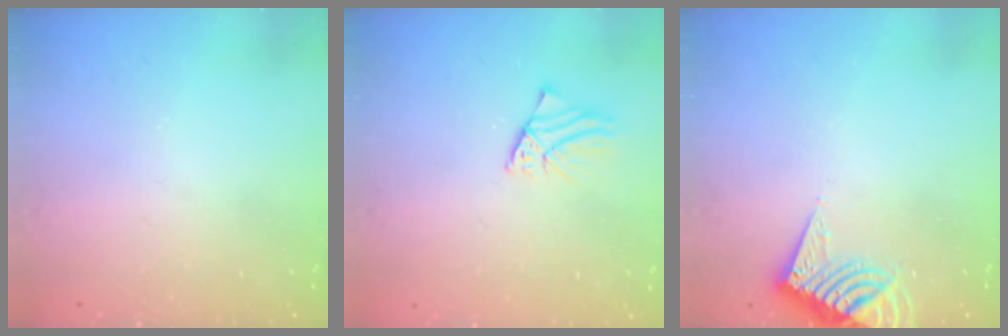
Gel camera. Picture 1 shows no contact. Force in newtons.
{"total": 1.7, "press": 1.7, "slide": 0.1}
{"total": 11.9, "press": 11.8, "slide": 1.2}